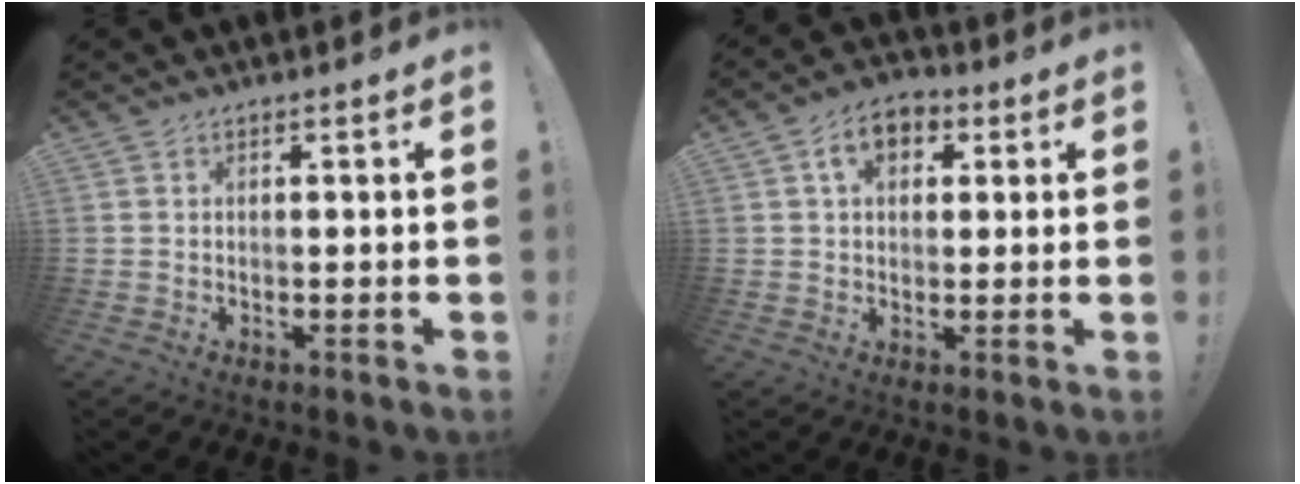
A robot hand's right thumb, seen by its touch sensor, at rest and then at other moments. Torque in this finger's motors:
{"motor_torque": [0.96, 1.24, 0.78, -0.07, 0.00]}